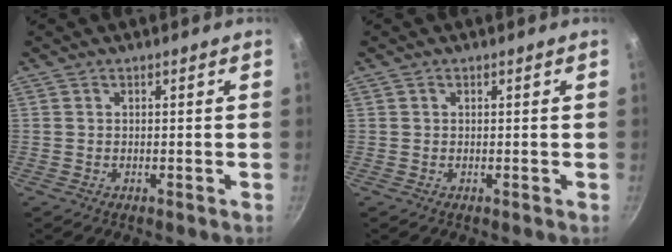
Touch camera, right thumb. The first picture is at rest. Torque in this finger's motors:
{"motor_torque": [-0.29, -0.06, -0.24, 0.09, 0.01]}